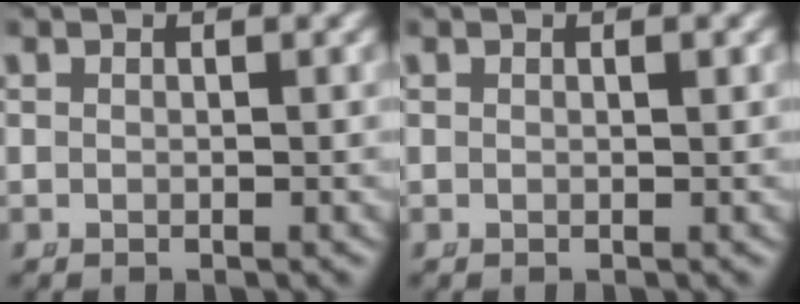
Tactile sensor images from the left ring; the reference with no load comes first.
{"total": 0.0}